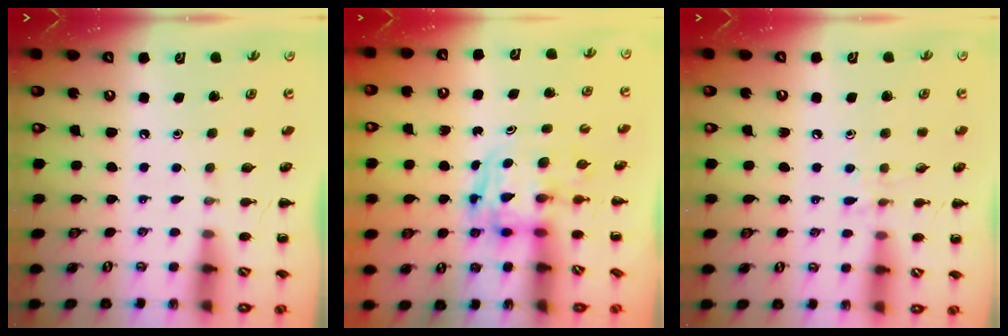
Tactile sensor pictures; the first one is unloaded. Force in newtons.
{"total": 2.7, "press": 2.7, "slide": 0.2}
{"total": 6.6, "press": 6.4, "slide": 1.8}